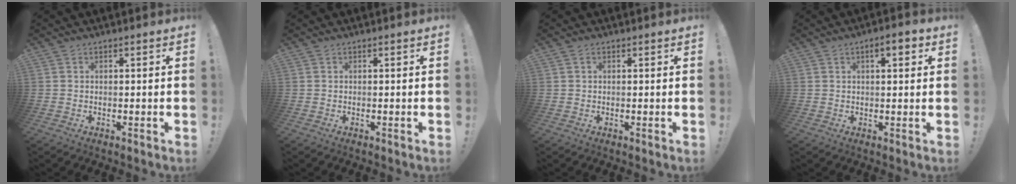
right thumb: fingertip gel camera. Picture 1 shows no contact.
{"total": 0.0}
{"total": 0.6, "force": [0.3, 0.4, 0.3], "torque": [0.000, -0.001, 0.004]}
{"total": 4.7, "force": [1.9, 1.6, 4.0], "torque": [-0.047, -0.005, 0.024]}